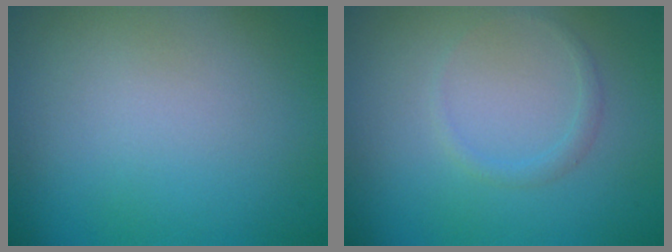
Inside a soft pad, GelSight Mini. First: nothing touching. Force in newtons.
{"total": 0.9, "press": 0.9, "slide": 0.1}